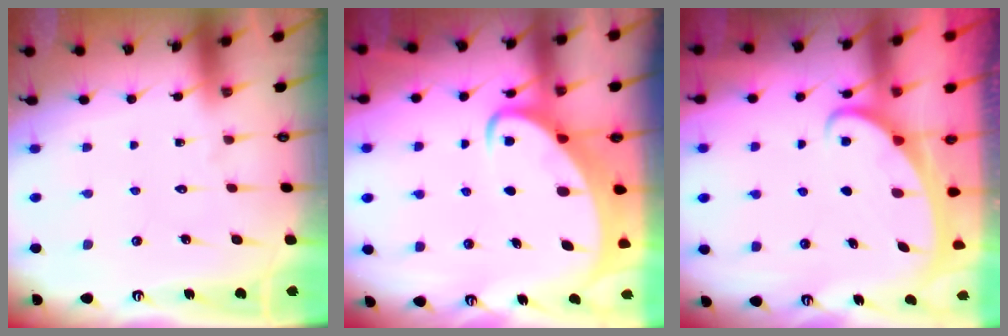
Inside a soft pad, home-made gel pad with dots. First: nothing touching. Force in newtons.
{"total": 4.0, "press": 4.0, "slide": 0.4}
{"total": 2.3, "press": 2.3, "slide": 0.3}